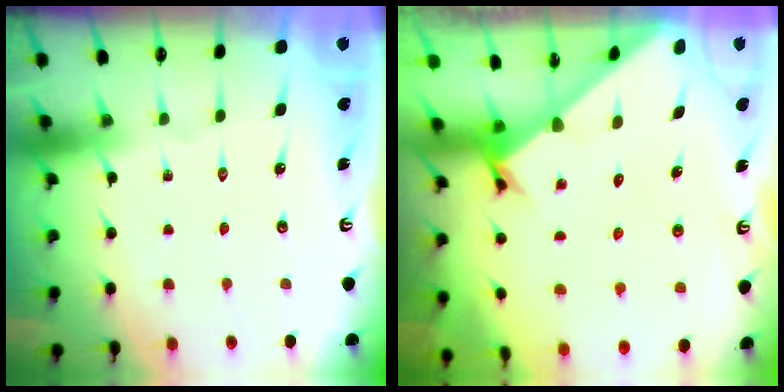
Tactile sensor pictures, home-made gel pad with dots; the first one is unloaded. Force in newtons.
{"total": 2.3, "press": 2.3, "slide": 0.1}